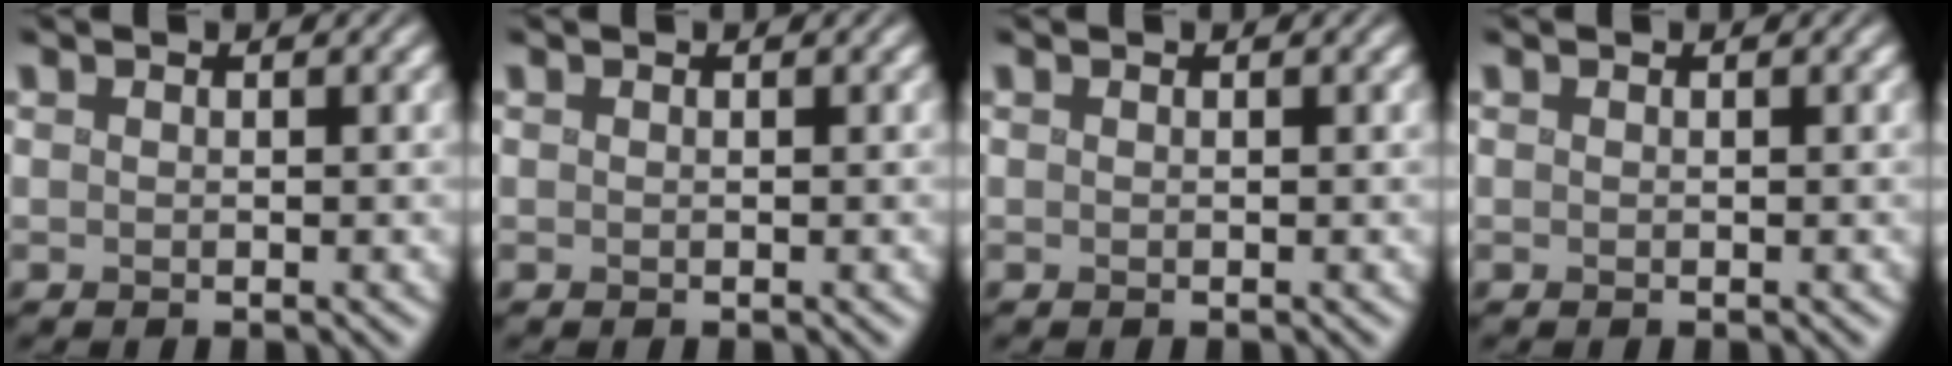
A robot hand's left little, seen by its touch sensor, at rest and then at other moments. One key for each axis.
{"total": 0.0}
{"total": 0.0}
{"total": 0.0}